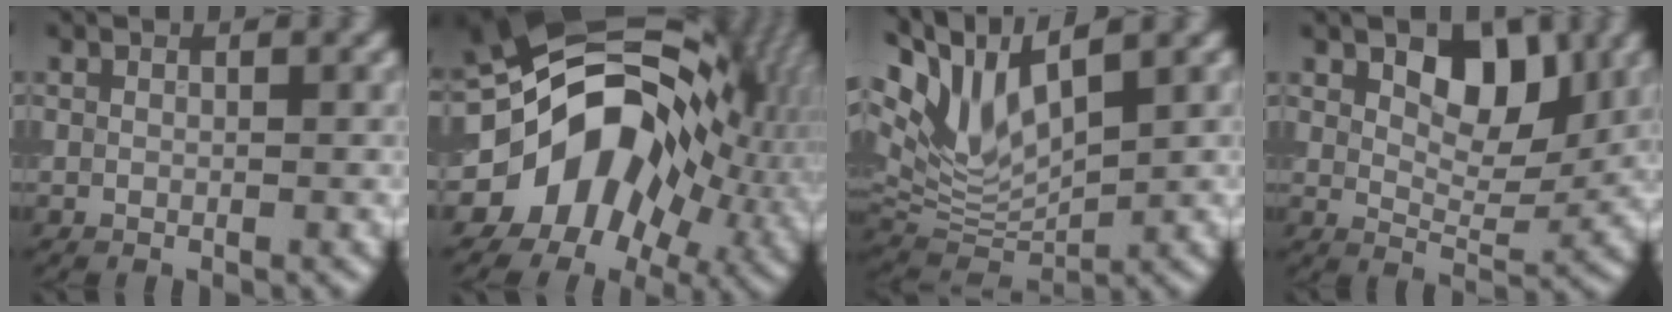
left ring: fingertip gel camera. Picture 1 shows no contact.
{"total": 15.3, "force": [-1.9, 11.6, 9.8], "torque": [-0.135, -0.002, -0.043]}
{"total": 7.7, "force": [4.9, 3.1, 5.2], "torque": [-0.120, 0.008, 0.094]}
{"total": 5.3, "force": [2.4, 2.9, 3.8], "torque": [-0.055, -0.005, 0.032]}